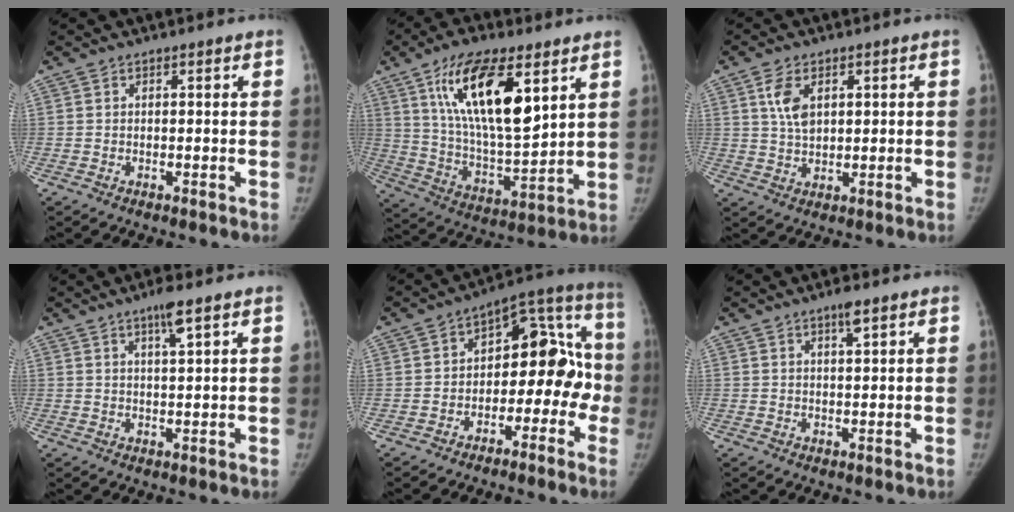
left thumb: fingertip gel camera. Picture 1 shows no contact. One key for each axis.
{"total": 20.0, "fx": 8.7, "fy": 7.6, "fz": 16.3, "tx": -0.268, "ty": -0.041, "tz": 0.158}
{"total": 5.7, "fx": 1.8, "fy": 3.5, "fz": 4.2, "tx": -0.070, "ty": -0.004, "tz": 0.037}
{"total": 4.0, "fx": 2.4, "fy": 0.2, "fz": 3.2, "tx": -0.057, "ty": -0.009, "tz": 0.044}
{"total": 16.0, "fx": -4.0, "fy": 9.8, "fz": 11.9, "tx": -0.104, "ty": 0.080, "tz": -0.060}
{"total": 2.4, "fx": 1.5, "fy": 0.3, "fz": 1.9, "tx": -0.032, "ty": -0.005, "tz": 0.027}